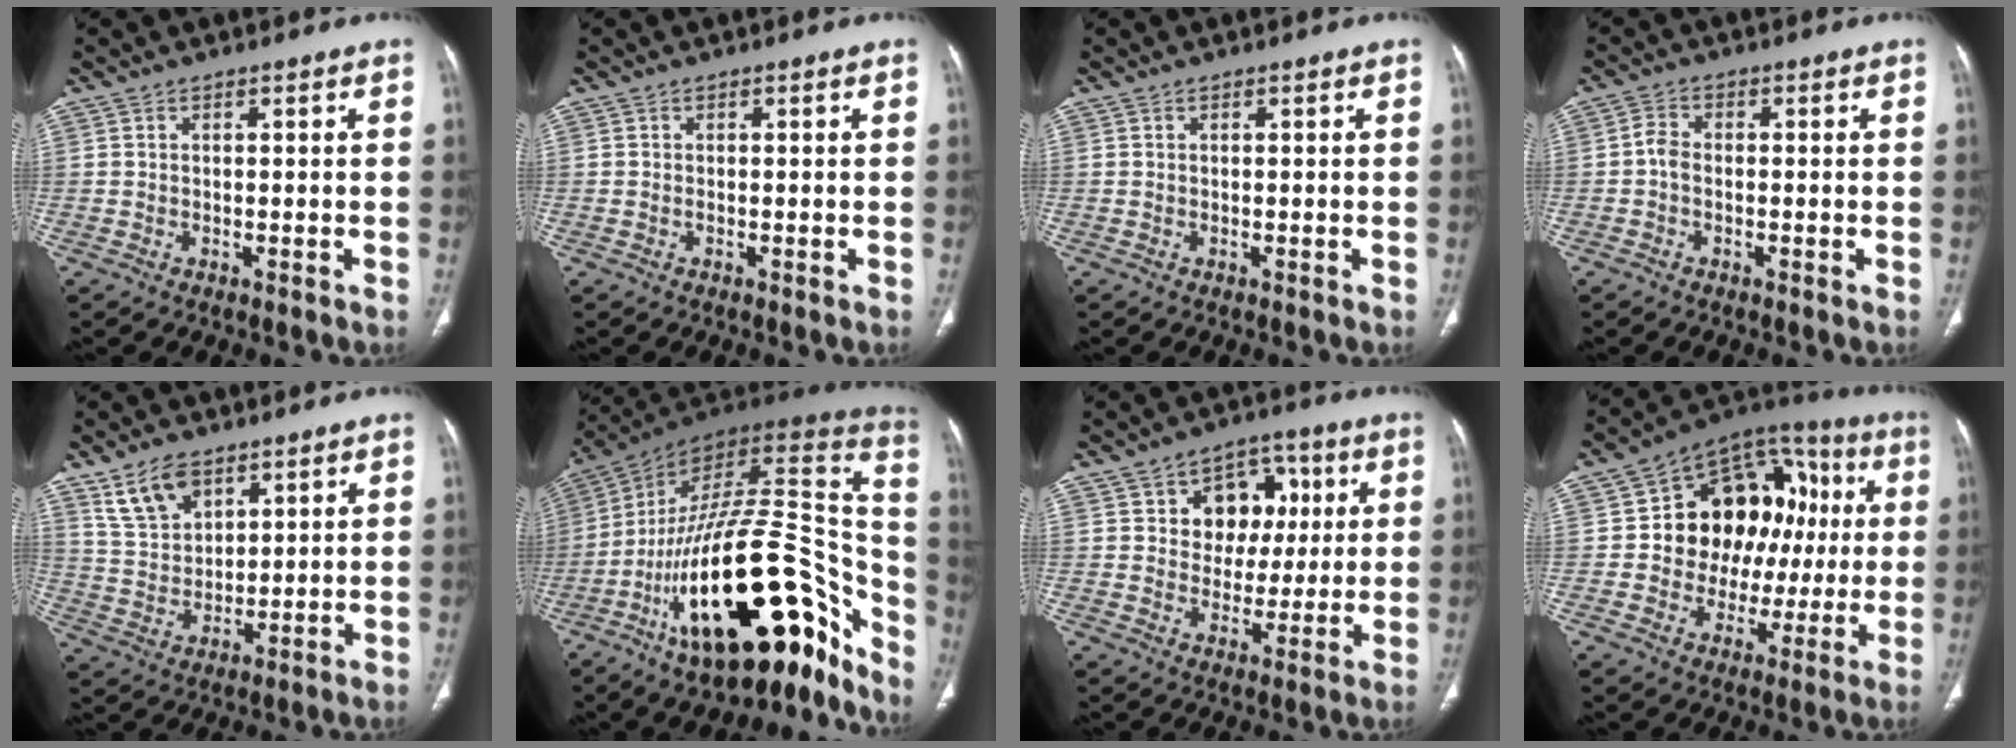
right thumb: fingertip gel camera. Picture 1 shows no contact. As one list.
[{"total": 0.0}, {"total": 0.0}, {"total": 2.4, "force": [-0.6, 1.6, 1.6], "torque": [-0.031, 0.007, -0.020]}, {"total": 8.9, "force": [5.6, 5.1, 4.7], "torque": [-0.074, -0.024, 0.118]}, {"total": 33.8, "force": [-17.1, 14.2, 25.4], "torque": [-0.282, 0.099, -0.266]}, {"total": 10.7, "force": [2.7, 8.8, 5.5], "torque": [-0.021, 0.002, 0.039]}, {"total": 19.5, "force": [1.7, 14.8, 12.6], "torque": [-0.108, 0.043, 0.028]}]